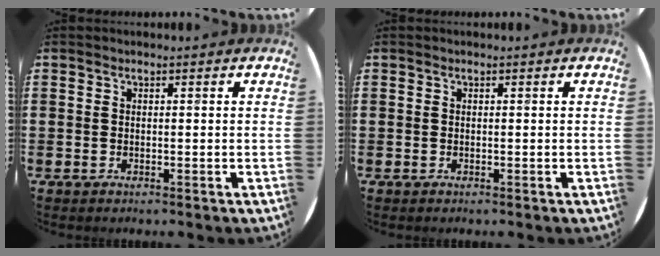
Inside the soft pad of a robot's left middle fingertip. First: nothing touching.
{"total": 0.0}